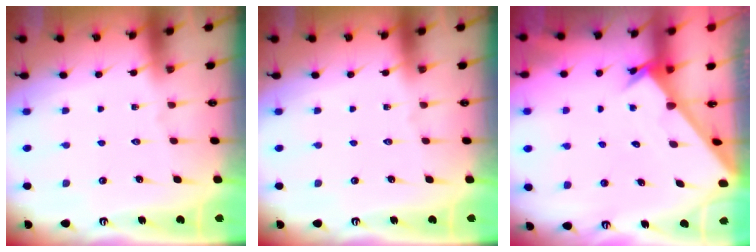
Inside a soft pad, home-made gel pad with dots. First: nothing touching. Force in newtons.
{"total": 0.0}
{"total": 2.4, "press": 2.4, "slide": 0.2}